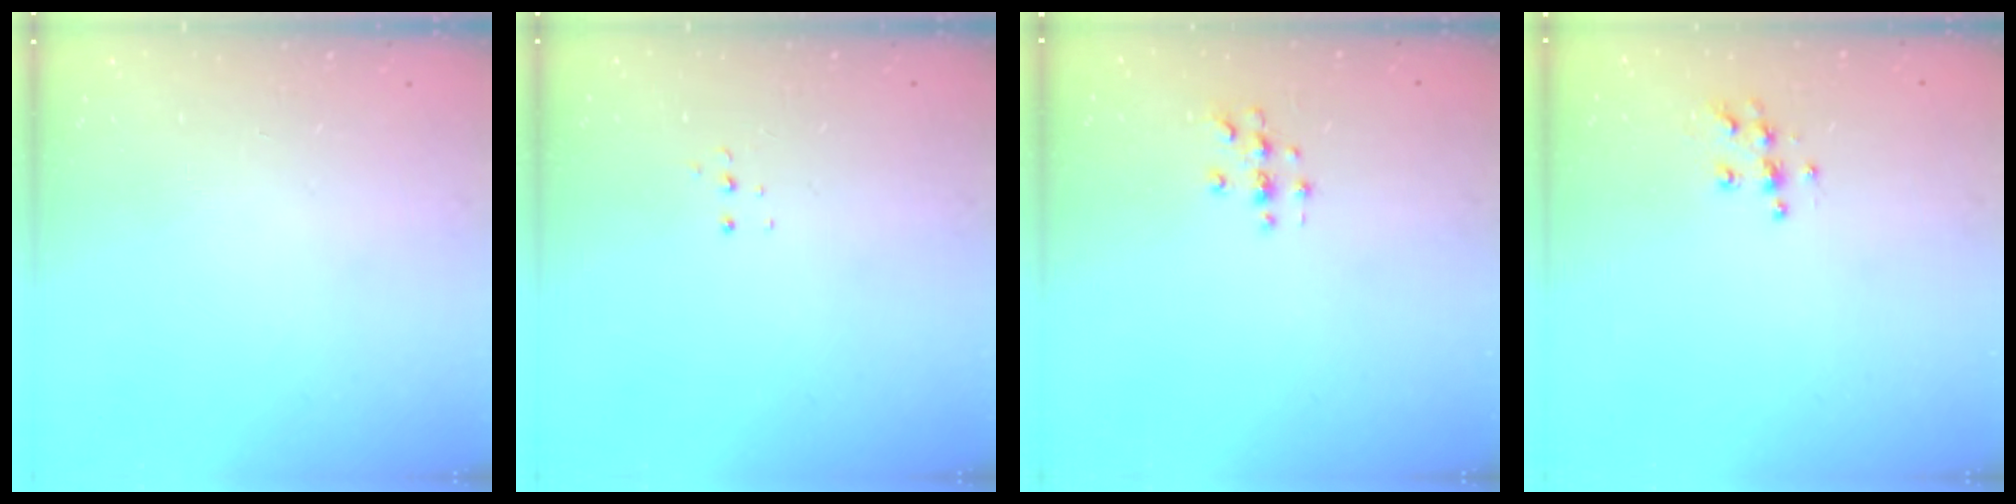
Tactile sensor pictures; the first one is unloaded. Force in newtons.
{"total": 3.4, "press": 3.3, "slide": 0.8}
{"total": 2.7, "press": 2.7, "slide": 0.3}
{"total": 6.6, "press": 6.6, "slide": 0.3}